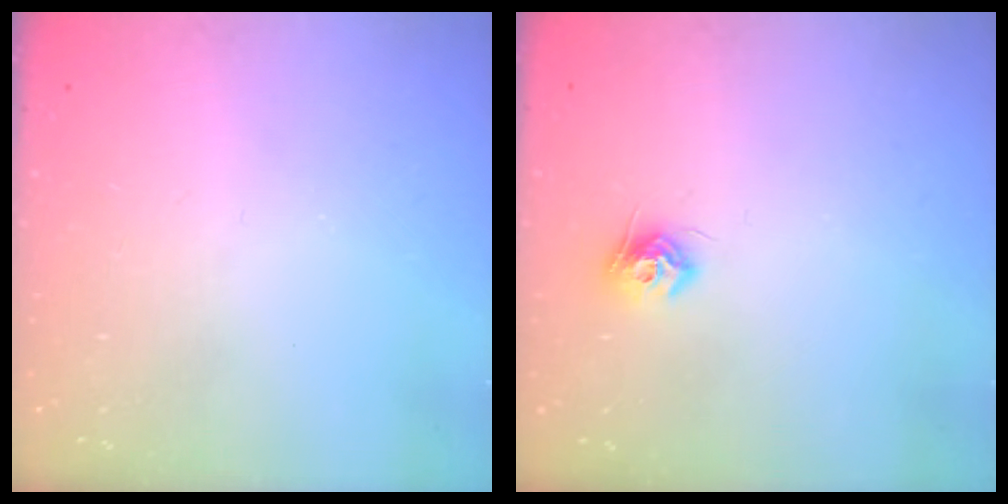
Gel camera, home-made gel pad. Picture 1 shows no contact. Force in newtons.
{"total": 8.1, "press": 8.1, "slide": 0.2}